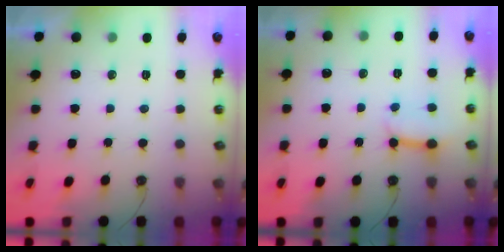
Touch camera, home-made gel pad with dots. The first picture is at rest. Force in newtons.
{"total": 7.2, "press": 7.2, "slide": 0.7}